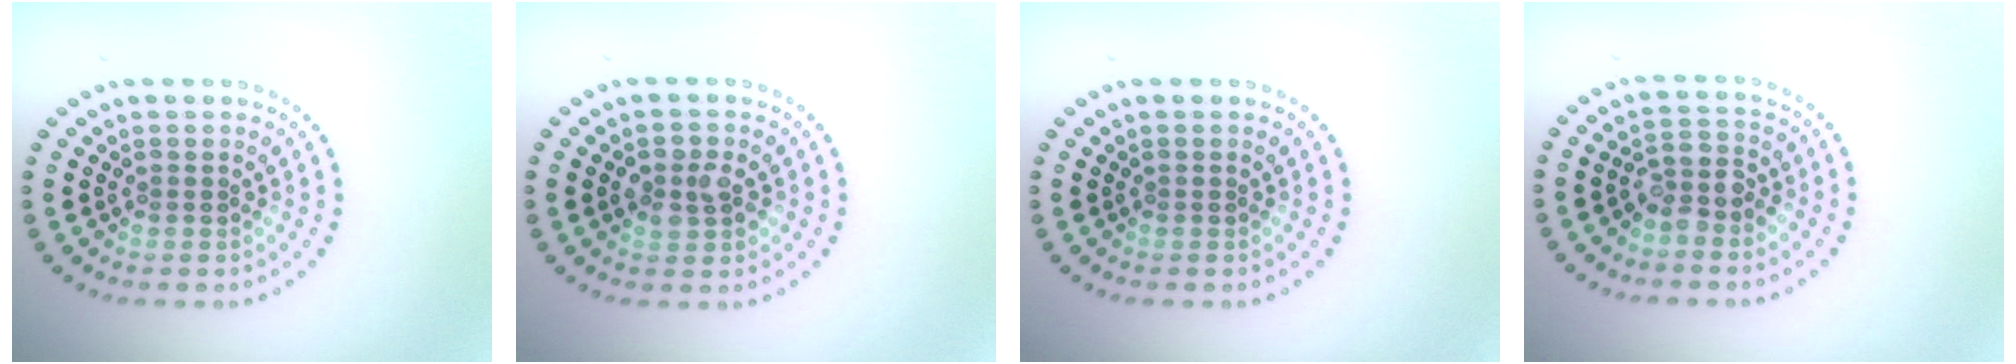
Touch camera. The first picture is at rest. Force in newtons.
{"total": 2.3, "press": 2.2, "slide": 0.3}
{"total": 0.0}
{"total": 2.5, "press": 2.0, "slide": 1.5}